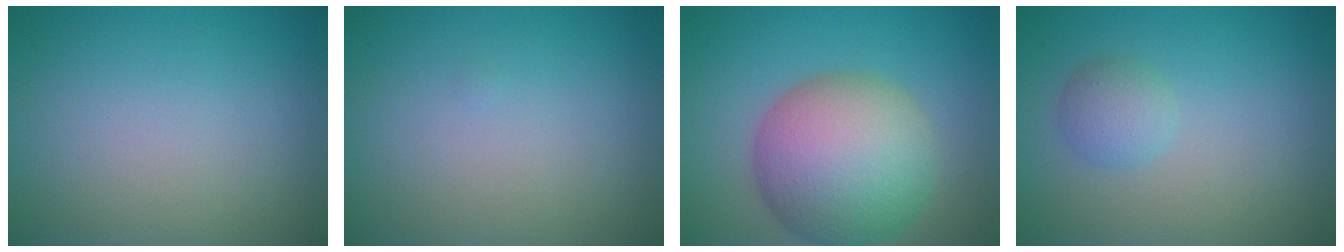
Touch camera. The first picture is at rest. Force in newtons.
{"total": 0.0}
{"total": 10.7, "press": 10.7, "slide": 0.3}
{"total": 1.9, "press": 1.9, "slide": 0.1}